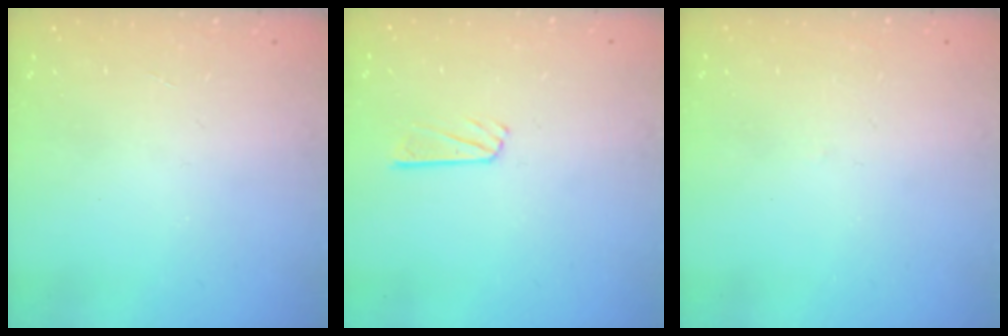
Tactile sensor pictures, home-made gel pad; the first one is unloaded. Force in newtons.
{"total": 4.4, "press": 4.4, "slide": 0.1}
{"total": 3.2, "press": 3.2, "slide": 0.3}